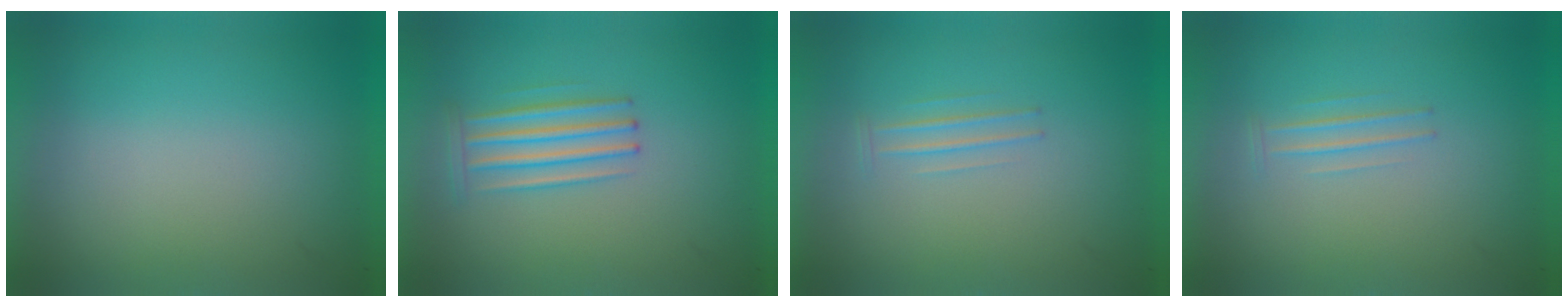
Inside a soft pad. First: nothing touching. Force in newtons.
{"total": 2.8}
{"total": 1.1}
{"total": 1.1}